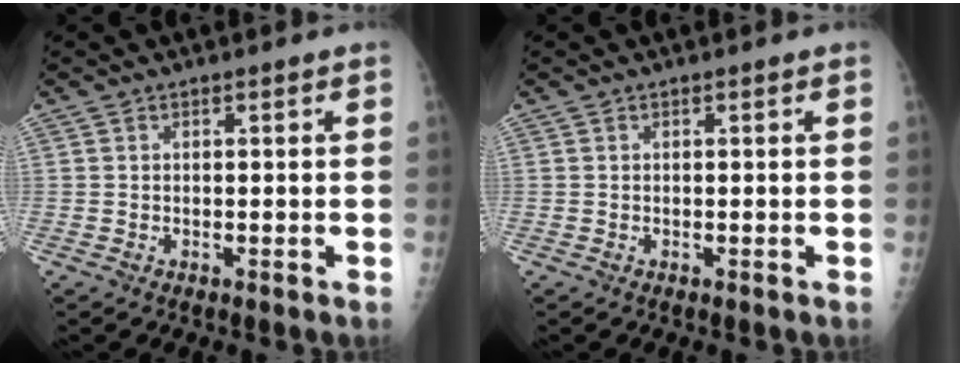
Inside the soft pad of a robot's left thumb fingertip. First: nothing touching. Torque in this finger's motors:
{"motor_torque": [0.00, 0.00, -0.04, -0.04, 0.00]}